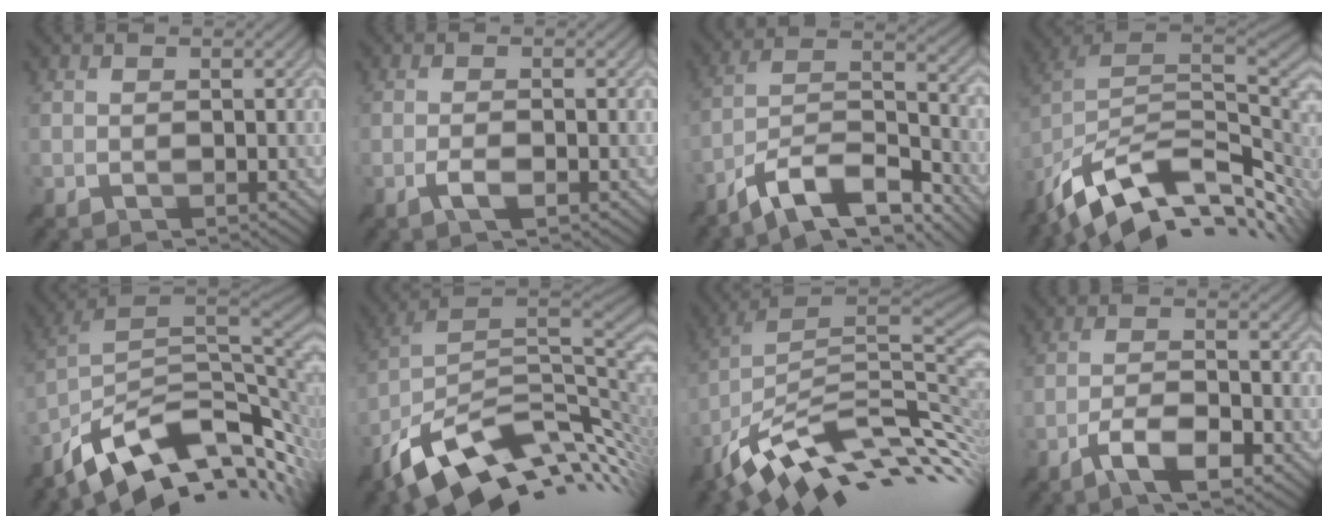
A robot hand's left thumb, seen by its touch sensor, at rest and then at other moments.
{"total": 2.1, "force": [-1.0, 0.5, 1.8], "torque": [-0.031, 0.005, -0.021]}
{"total": 13.0, "force": [-9.8, 3.8, 7.7], "torque": [-0.152, 0.003, -0.175]}
{"total": 14.4, "force": [-6.4, 7.5, 10.5], "torque": [-0.212, -0.022, -0.102]}
{"total": 13.1, "force": [-6.4, 5.9, 9.7], "torque": [-0.202, -0.003, -0.114]}
{"total": 14.3, "force": [-4.8, 7.4, 11.3], "torque": [-0.231, -0.004, -0.087]}
{"total": 13.0, "force": [-5.0, 5.1, 10.9], "torque": [-0.225, -0.001, -0.089]}
{"total": 6.3, "force": [-4.1, 1.6, 4.5], "torque": [-0.085, 0.005, -0.077]}